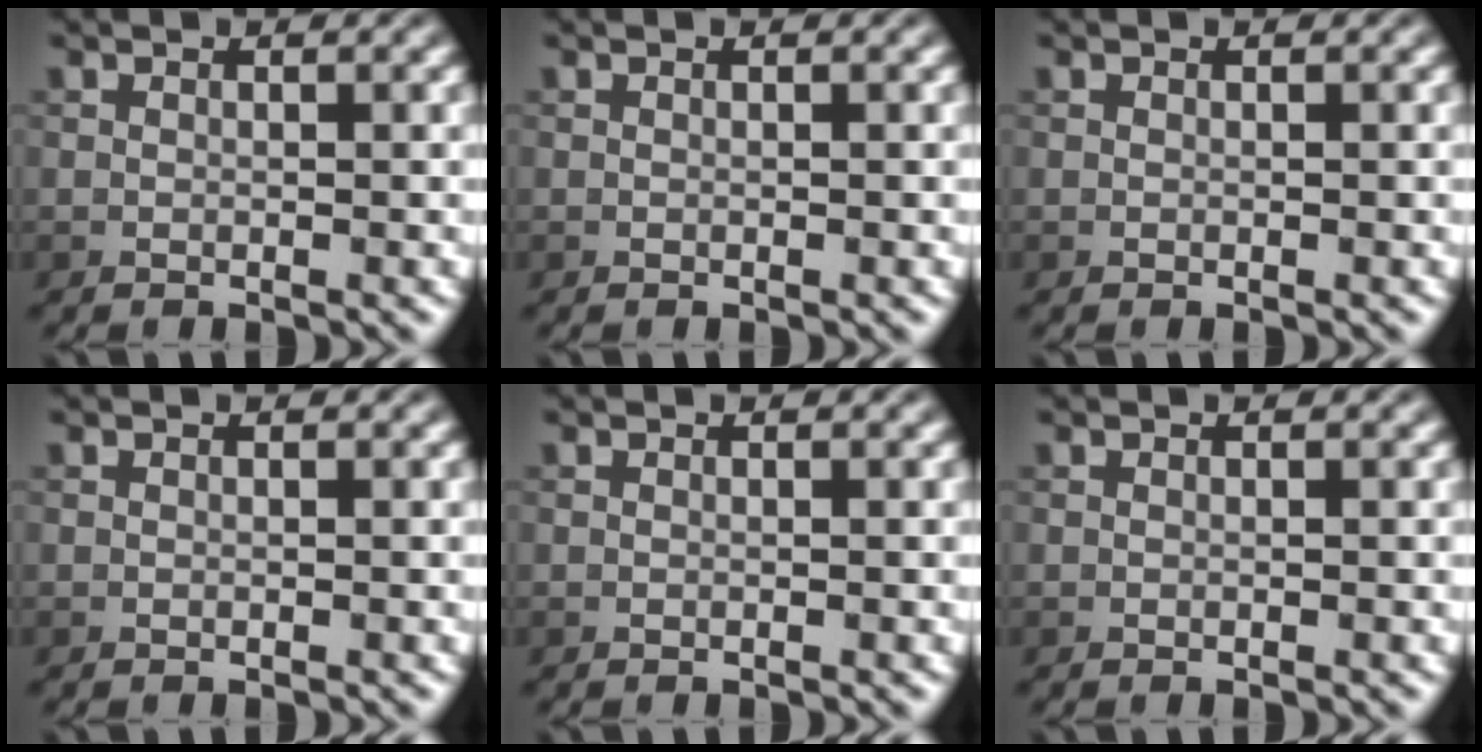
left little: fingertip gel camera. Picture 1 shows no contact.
{"total": 0.0}
{"total": 0.0}
{"total": 0.0}
{"total": 0.0}
{"total": 0.0}